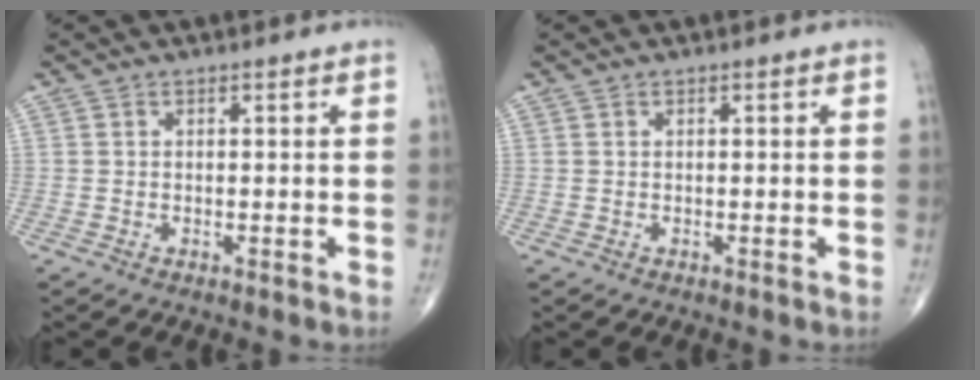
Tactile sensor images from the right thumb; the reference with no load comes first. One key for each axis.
{"total": 0.0}